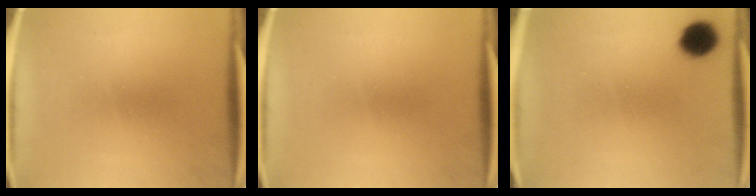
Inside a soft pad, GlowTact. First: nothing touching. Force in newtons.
{"total": 0.0}
{"total": 6.8}